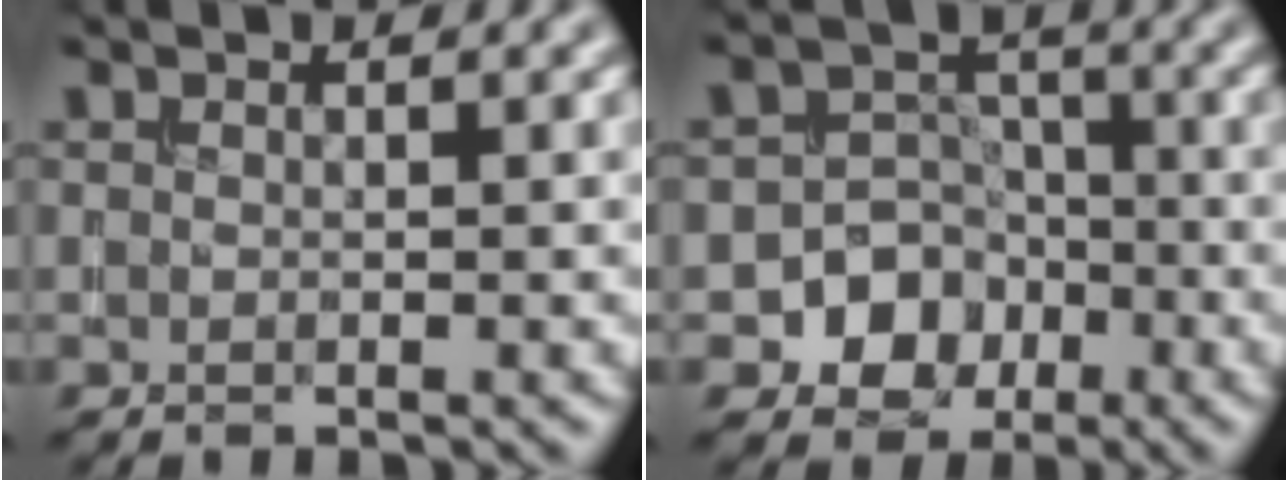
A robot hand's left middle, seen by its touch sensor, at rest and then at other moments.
{"total": 6.2, "force": [-2.7, 5.4, 1.3], "torque": [0.006, 0.000, -0.067]}